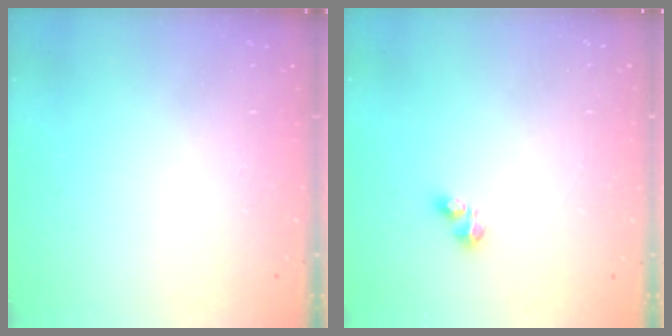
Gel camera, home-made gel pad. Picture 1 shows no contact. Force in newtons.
{"total": 4.5, "press": 4.5, "slide": 0.5}